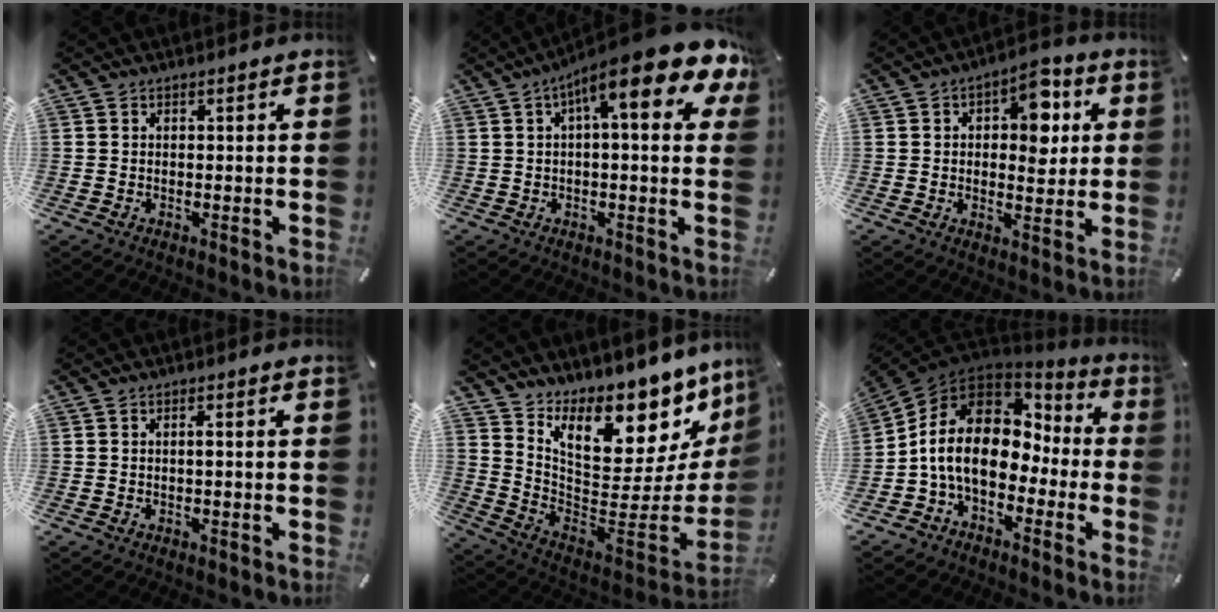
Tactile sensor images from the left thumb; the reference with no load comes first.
{"total": 15.3, "force": [7.0, 3.7, 13.1], "torque": [-0.197, -0.043, 0.107]}
{"total": 10.0, "force": [2.6, 6.0, 7.5], "torque": [-0.092, -0.006, 0.039]}
{"total": 1.1, "force": [0.0, 0.1, 1.1], "torque": [-0.021, -0.002, 0.000]}
{"total": 15.0, "force": [11.3, 7.1, 6.8], "torque": [-0.087, -0.118, 0.188]}
{"total": 13.9, "force": [-1.0, 10.3, 9.2], "torque": [-0.205, 0.006, -0.026]}